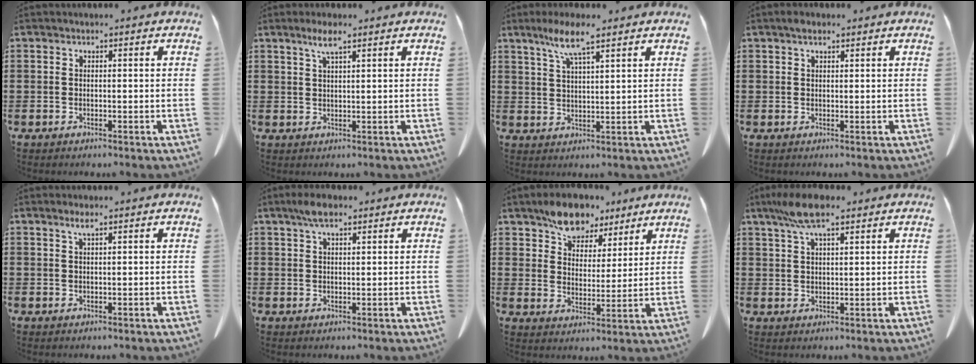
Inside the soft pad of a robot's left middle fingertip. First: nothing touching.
{"total": 3.1, "force": [2.0, 0.4, 2.4], "torque": [-0.051, 0.004, 0.035]}
{"total": 6.4, "force": [4.1, 0.6, 4.8], "torque": [-0.104, 0.003, 0.071]}
{"total": 1.5, "force": [0.9, 0.6, 1.0], "torque": [-0.022, 0.004, 0.016]}
{"total": 1.5, "force": [0.9, 0.1, 1.2], "torque": [-0.025, 0.001, 0.016]}
{"total": 3.5, "force": [2.1, 1.0, 2.6], "torque": [-0.055, 0.006, 0.037]}
{"total": 7.8, "force": [6.3, 3.9, 2.2], "torque": [-0.064, -0.012, 0.118]}
{"total": 6.9, "force": [4.4, 1.7, 5.0], "torque": [-0.107, 0.005, 0.078]}